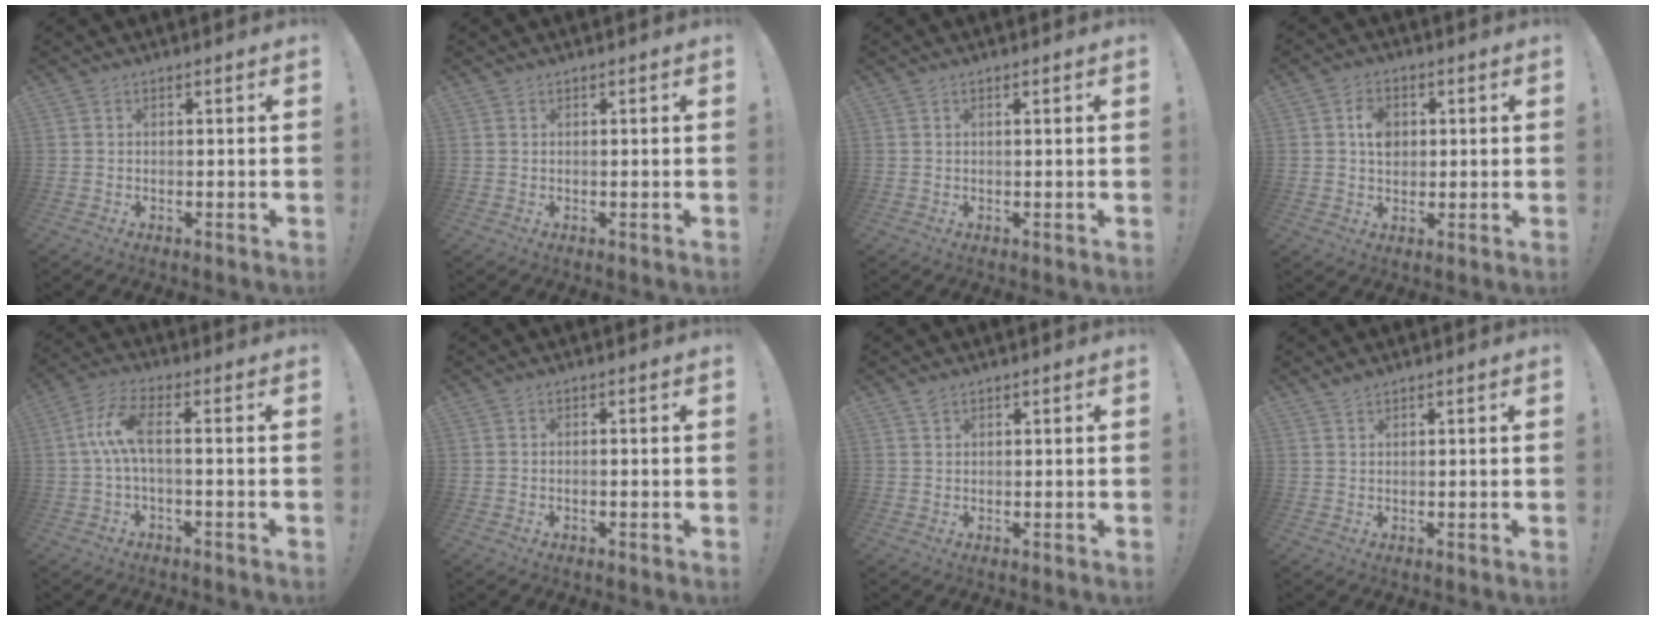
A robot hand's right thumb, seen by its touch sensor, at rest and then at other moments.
{"total": 0.6, "force": [0.6, 0.0, -0.1], "torque": [0.010, -0.004, 0.009]}
{"total": 0.6, "force": [0.1, -0.3, 0.5], "torque": [-0.005, -0.003, 0.000]}
{"total": 6.2, "force": [1.3, 4.8, 3.6], "torque": [-0.044, 0.001, 0.022]}
{"total": 8.7, "force": [0.2, 2.2, 8.4], "torque": [-0.161, 0.003, 0.002]}
{"total": 0.7, "force": [-0.5, 0.0, 0.5], "torque": [-0.010, 0.000, -0.010]}
{"total": 1.0, "force": [0.8, 0.5, 0.5], "torque": [-0.005, -0.003, 0.014]}
{"total": 1.6, "force": [1.4, 0.4, 0.6], "torque": [-0.003, -0.004, 0.025]}